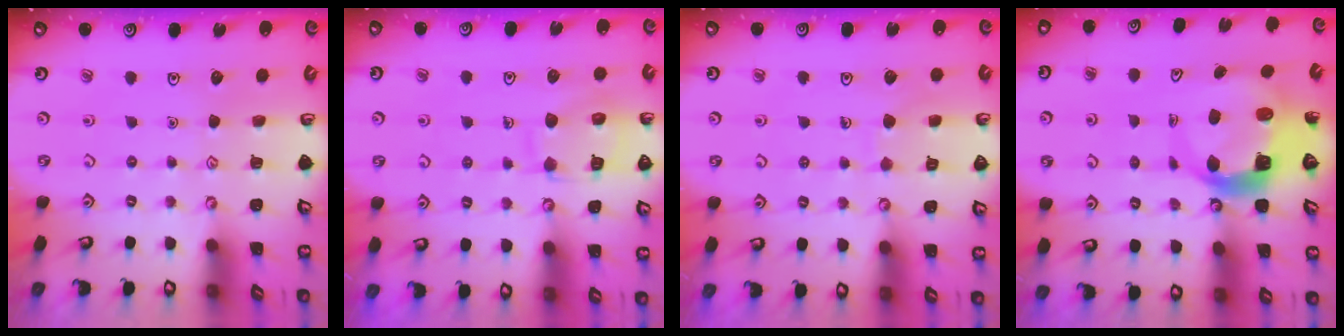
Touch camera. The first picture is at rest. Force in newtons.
{"total": 11.5, "press": 11.4, "slide": 1.2}
{"total": 5.1, "press": 5.1, "slide": 0.5}
{"total": 8.6, "press": 8.6, "slide": 1.2}